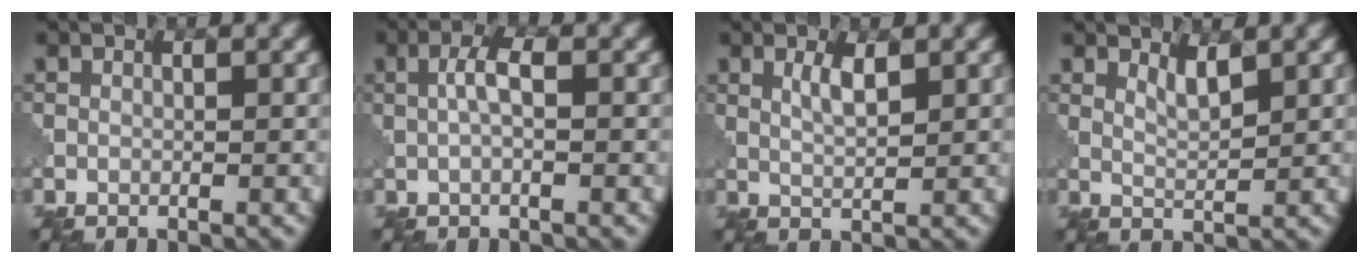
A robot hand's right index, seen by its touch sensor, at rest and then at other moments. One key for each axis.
{"total": 2.3, "fx": 0.2, "fy": 0.6, "fz": 2.2, "tx": -0.045, "ty": 0.007, "tz": 0.001}
{"total": 2.0, "fx": 1.0, "fy": 0.4, "fz": 1.7, "tx": -0.036, "ty": -0.001, "tz": 0.018}
{"total": 1.8, "fx": 1.3, "fy": 0.3, "fz": 1.3, "tx": -0.025, "ty": -0.004, "tz": 0.023}